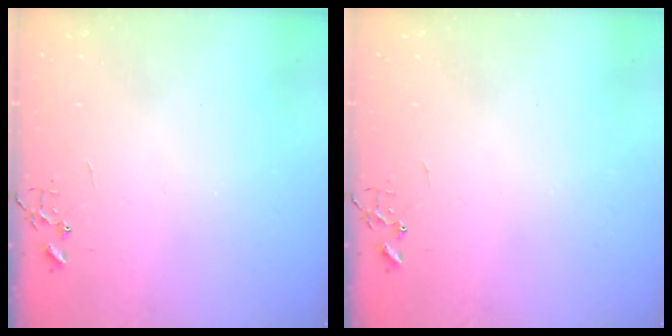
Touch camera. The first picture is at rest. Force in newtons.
{"total": 0.0}